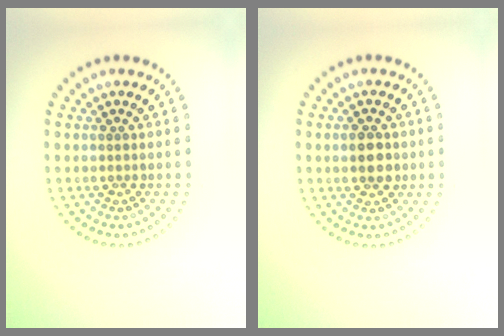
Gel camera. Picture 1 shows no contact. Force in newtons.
{"total": 2.8, "press": 2.7, "slide": 0.2}